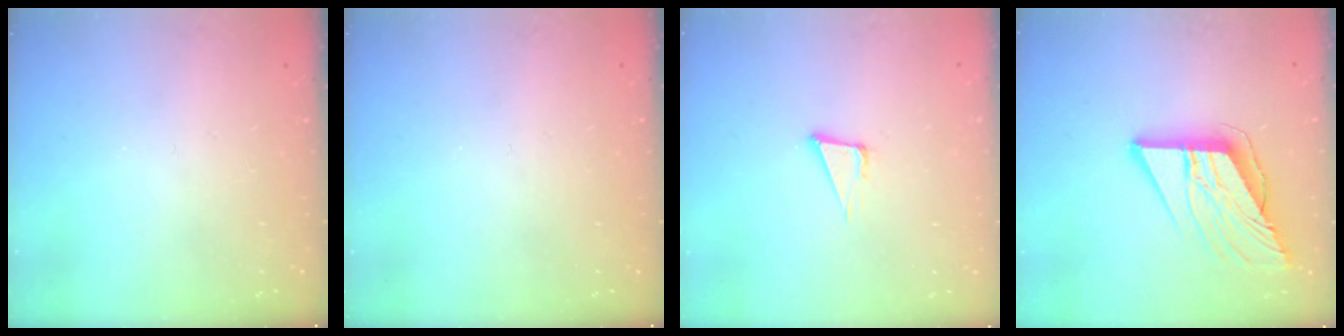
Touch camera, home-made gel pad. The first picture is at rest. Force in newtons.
{"total": 0.0}
{"total": 5.0, "press": 4.0, "slide": 3.1}
{"total": 11.3, "press": 11.2, "slide": 1.5}